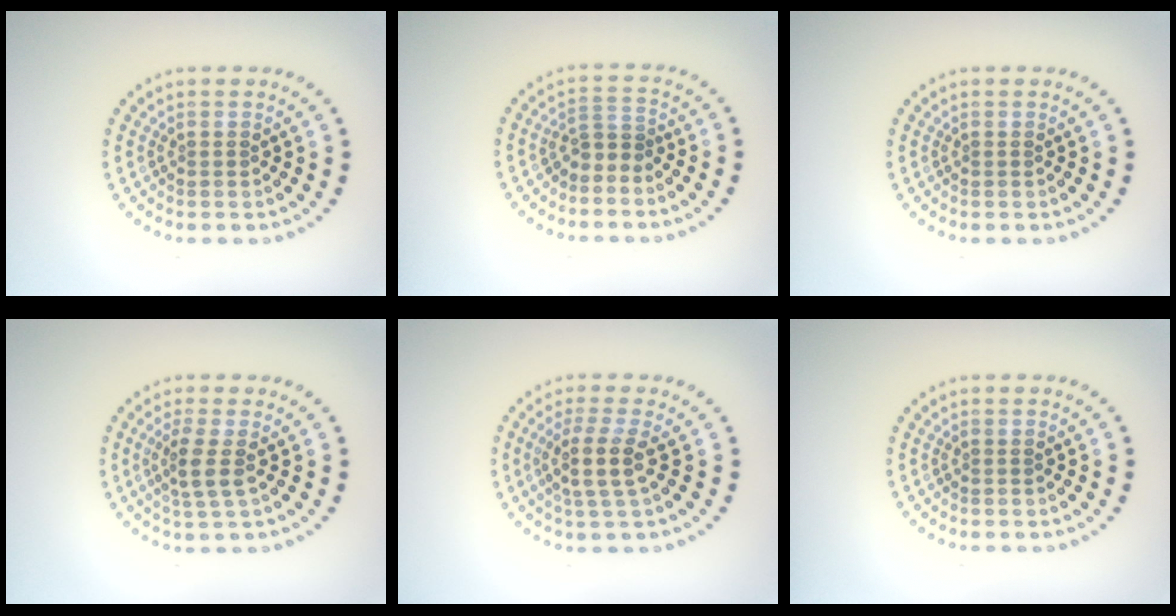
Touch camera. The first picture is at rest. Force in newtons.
{"total": 1.8, "press": 1.2, "slide": 1.4}
{"total": 0.0}
{"total": 2.4, "press": 1.9, "slide": 1.5}
{"total": 2.9, "press": 2.3, "slide": 1.7}
{"total": 0.0}